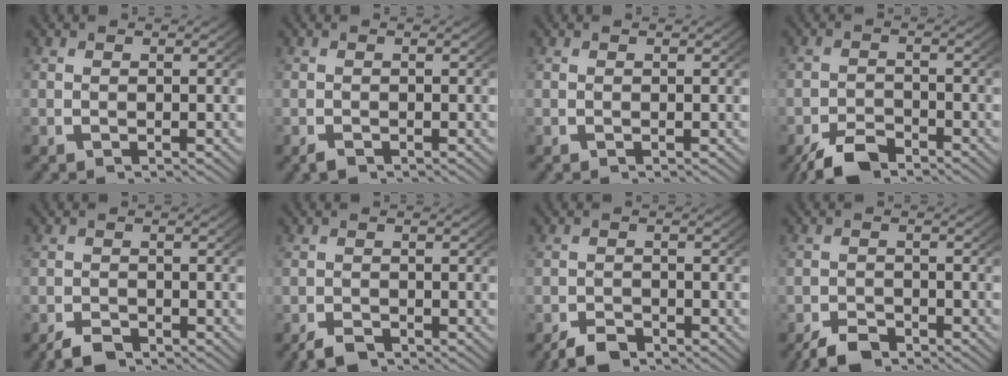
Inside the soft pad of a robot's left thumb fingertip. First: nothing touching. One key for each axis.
{"total": 0.7, "fx": -0.6, "fy": 0.3, "fz": 0.2, "tx": -0.003, "ty": -0.005, "tz": -0.012}
{"total": 0.0}
{"total": 4.1, "fx": -3.4, "fy": 1.6, "fz": 1.6, "tx": -0.030, "ty": -0.013, "tz": -0.058}
{"total": 2.0, "fx": -1.8, "fy": 0.8, "fz": 0.6, "tx": -0.011, "ty": -0.010, "tz": -0.031}
{"total": 1.7, "fx": -1.5, "fy": 0.7, "fz": 0.5, "tx": -0.011, "ty": -0.010, "tz": -0.025}
{"total": 2.4, "fx": -2.1, "fy": 0.9, "fz": 0.6, "tx": -0.008, "ty": -0.010, "tz": -0.038}
{"total": 2.7, "fx": -2.4, "fy": 1.0, "fz": 0.8, "tx": -0.011, "ty": -0.011, "tz": -0.043}